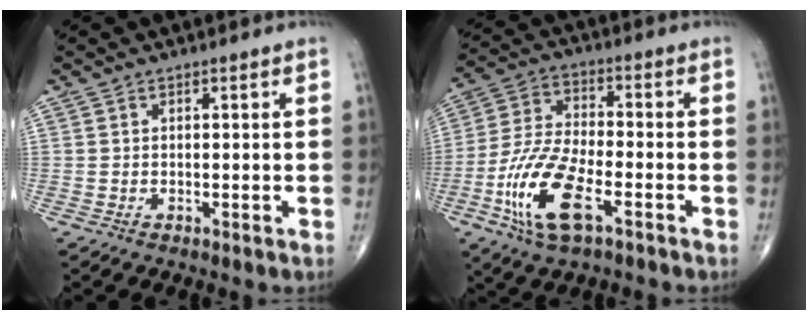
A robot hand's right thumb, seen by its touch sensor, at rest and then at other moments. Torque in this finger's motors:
{"motor_torque": [2.80, 2.21, 1.43, -0.11, 0.45]}